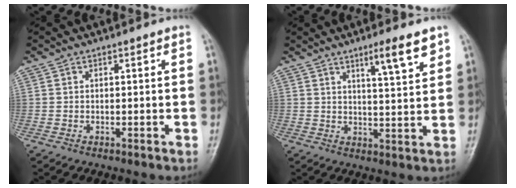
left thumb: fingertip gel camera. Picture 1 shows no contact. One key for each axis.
{"total": 6.9, "fx": 4.4, "fy": 0.8, "fz": 5.2, "tx": -0.072, "ty": -0.028, "tz": 0.071}